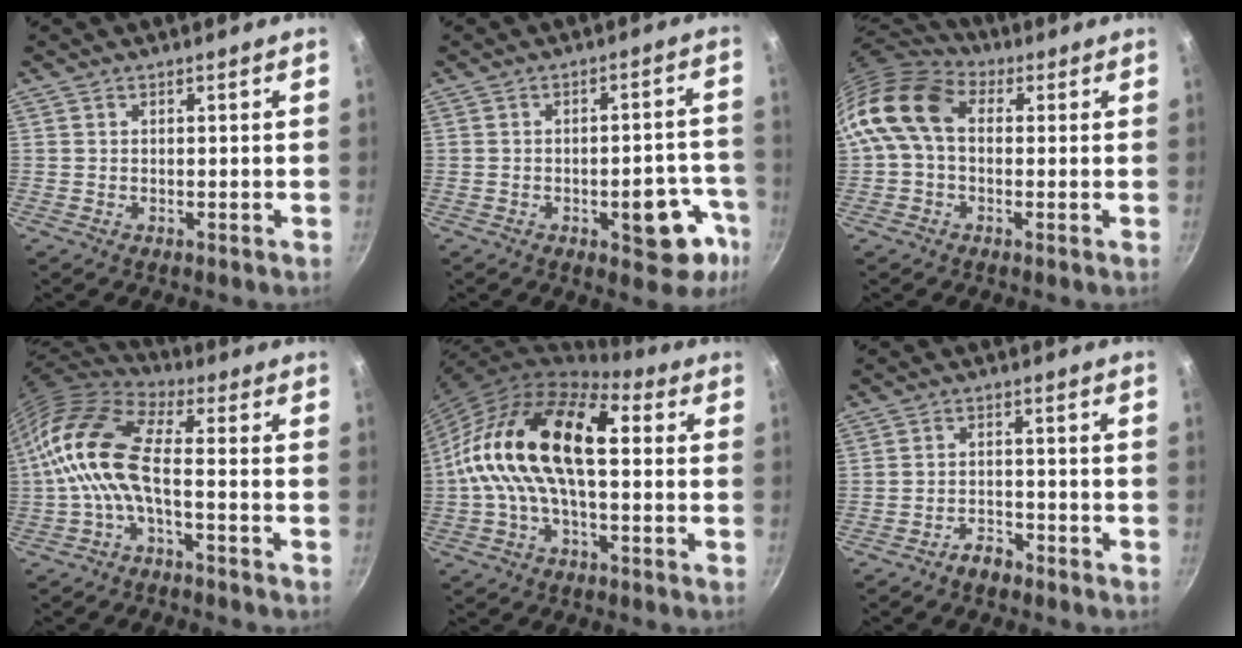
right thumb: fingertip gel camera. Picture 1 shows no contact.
{"total": 11.2, "force": [-4.9, 5.4, 8.6], "torque": [-0.051, 0.037, -0.056]}
{"total": 13.1, "force": [1.6, 9.1, 9.3], "torque": [-0.165, 0.025, 0.008]}
{"total": 13.5, "force": [-2.0, 5.8, 12.1], "torque": [-0.248, 0.033, -0.053]}
{"total": 19.6, "force": [1.5, 10.2, 16.7], "torque": [-0.291, 0.036, 0.003]}
{"total": 3.4, "force": [-2.8, 1.5, 1.2], "torque": [-0.013, 0.030, -0.048]}